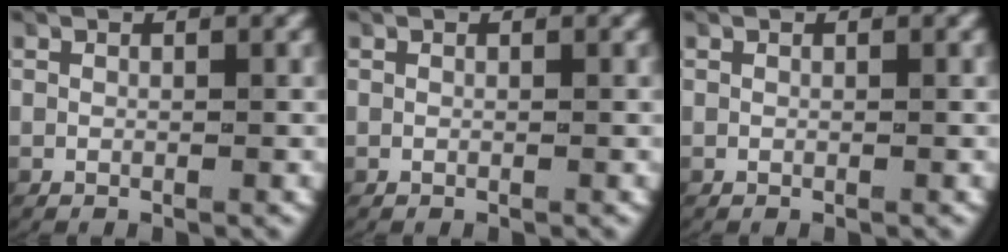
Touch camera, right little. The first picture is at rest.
{"total": 0.0}
{"total": 0.0}